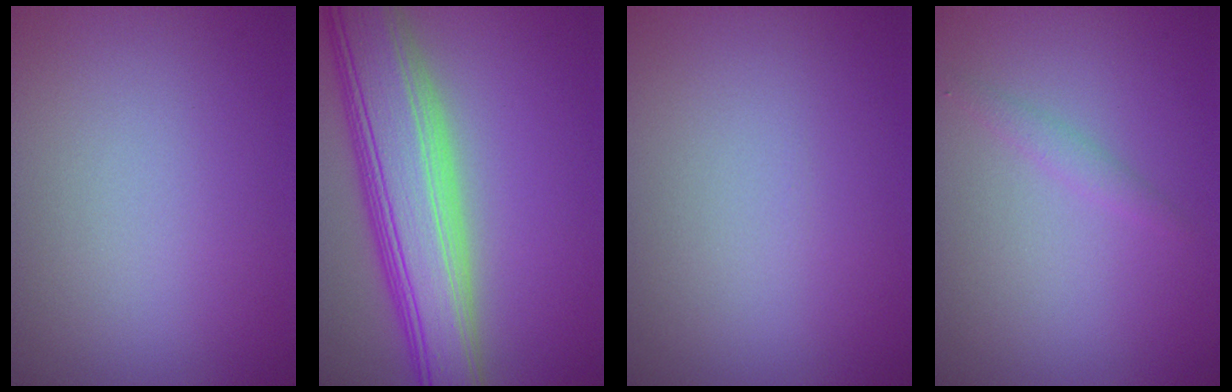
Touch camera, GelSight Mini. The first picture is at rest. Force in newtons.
{"total": 9.8, "press": 9.8, "slide": 0.4}
{"total": 0.0}
{"total": 0.9, "press": 0.9, "slide": 0.1}